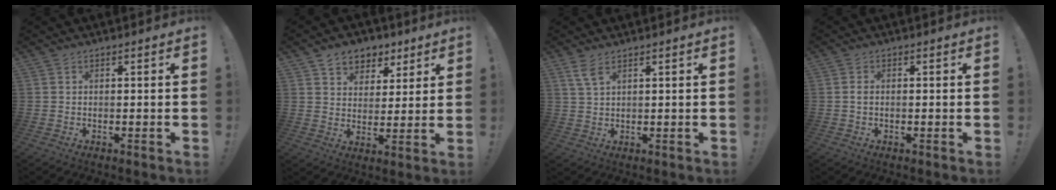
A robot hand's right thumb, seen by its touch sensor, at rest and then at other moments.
{"total": 7.9, "force": [5.1, 5.7, 1.9], "torque": [-0.019, -0.035, 0.099]}
{"total": 4.0, "force": [2.5, 0.9, 3.0], "torque": [-0.063, -0.006, 0.046]}
{"total": 0.8, "force": [0.0, 0.4, 0.7], "torque": [-0.013, 0.003, -0.001]}